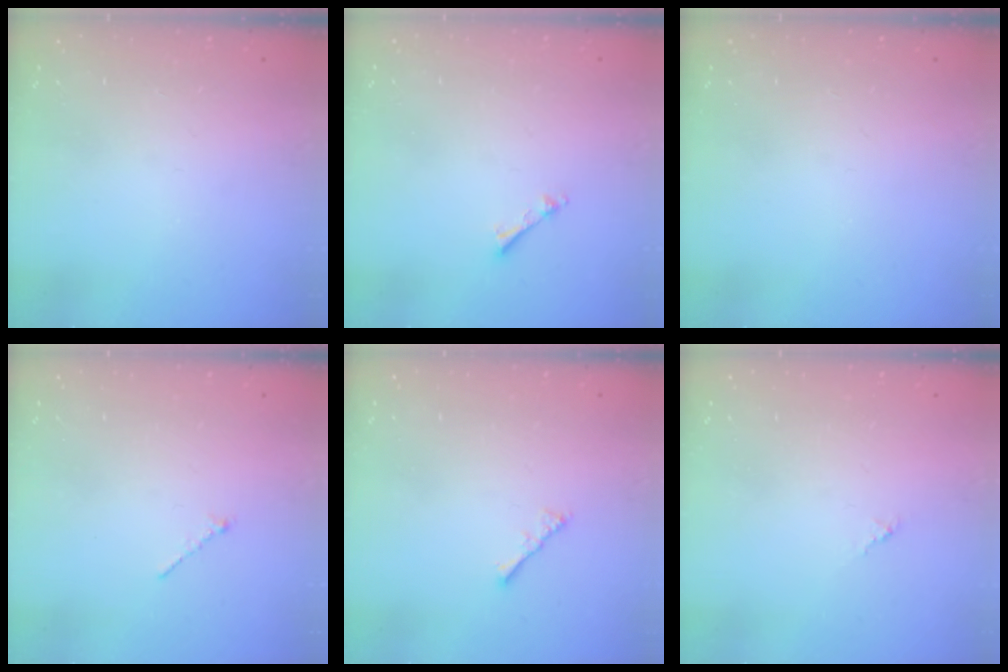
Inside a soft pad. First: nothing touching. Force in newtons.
{"total": 1.3, "press": 1.3, "slide": 0.3}
{"total": 0.0}
{"total": 1.2, "press": 1.2, "slide": 0.4}
{"total": 2.1, "press": 2.0, "slide": 0.4}
{"total": 0.0}